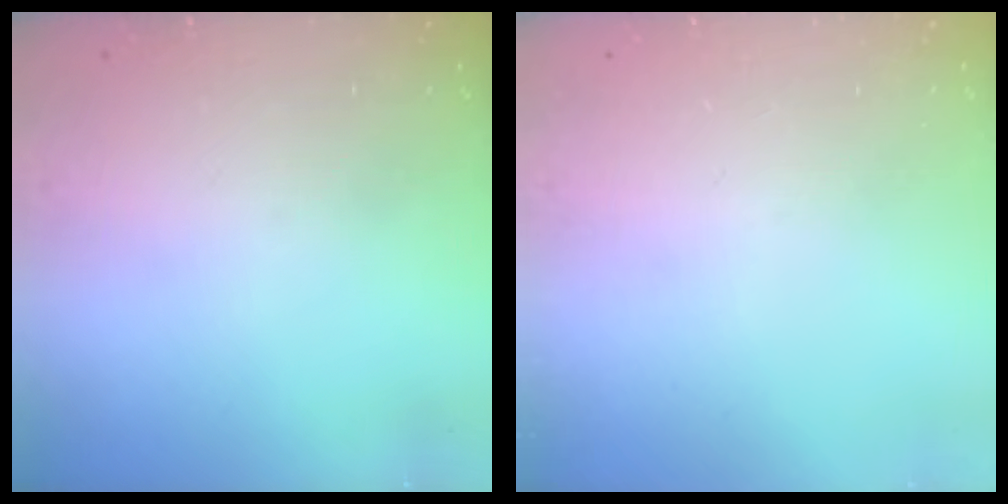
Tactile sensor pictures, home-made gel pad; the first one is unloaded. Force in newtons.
{"total": 0.0}